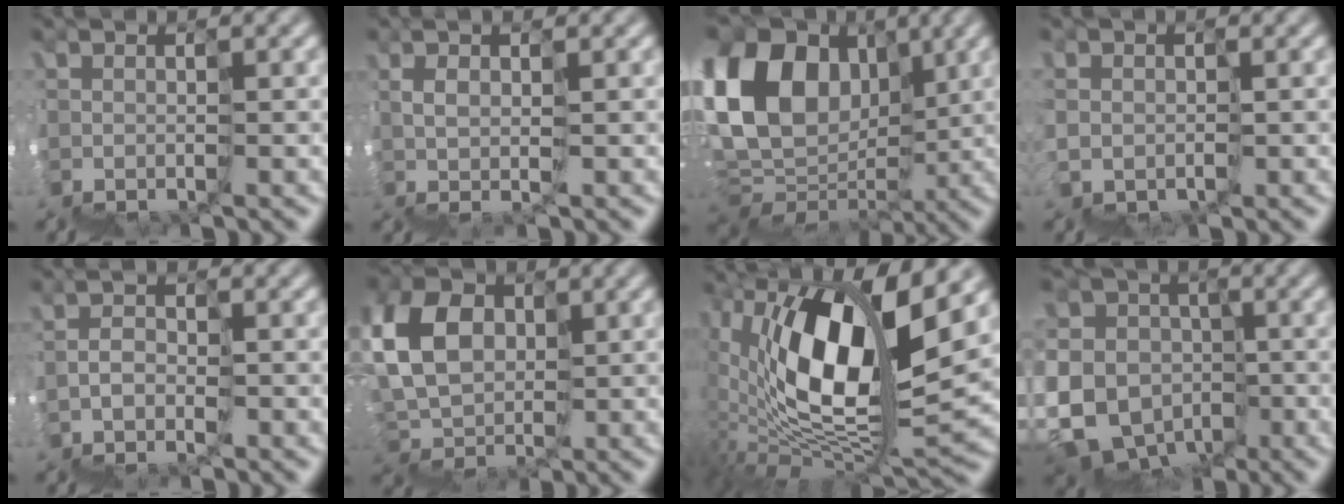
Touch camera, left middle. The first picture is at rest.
{"total": 1.9, "force": [1.0, -1.6, 0.1], "torque": [0.006, 0.010, 0.026]}
{"total": 11.5, "force": [4.4, 8.0, 7.0], "torque": [-0.103, 0.057, 0.081]}
{"total": 2.0, "force": [-0.4, 1.8, -0.9], "torque": [0.026, 0.003, -0.003]}
{"total": 0.0}
{"total": 3.9, "force": [2.5, 2.7, 1.2], "torque": [-0.032, 0.037, 0.029]}
{"total": 9.7, "force": [4.5, 2.8, 8.2], "torque": [-0.142, 0.021, 0.076]}
{"total": 9.2, "force": [-1.8, 9.0, 1.3], "torque": [-0.052, 0.021, -0.034]}